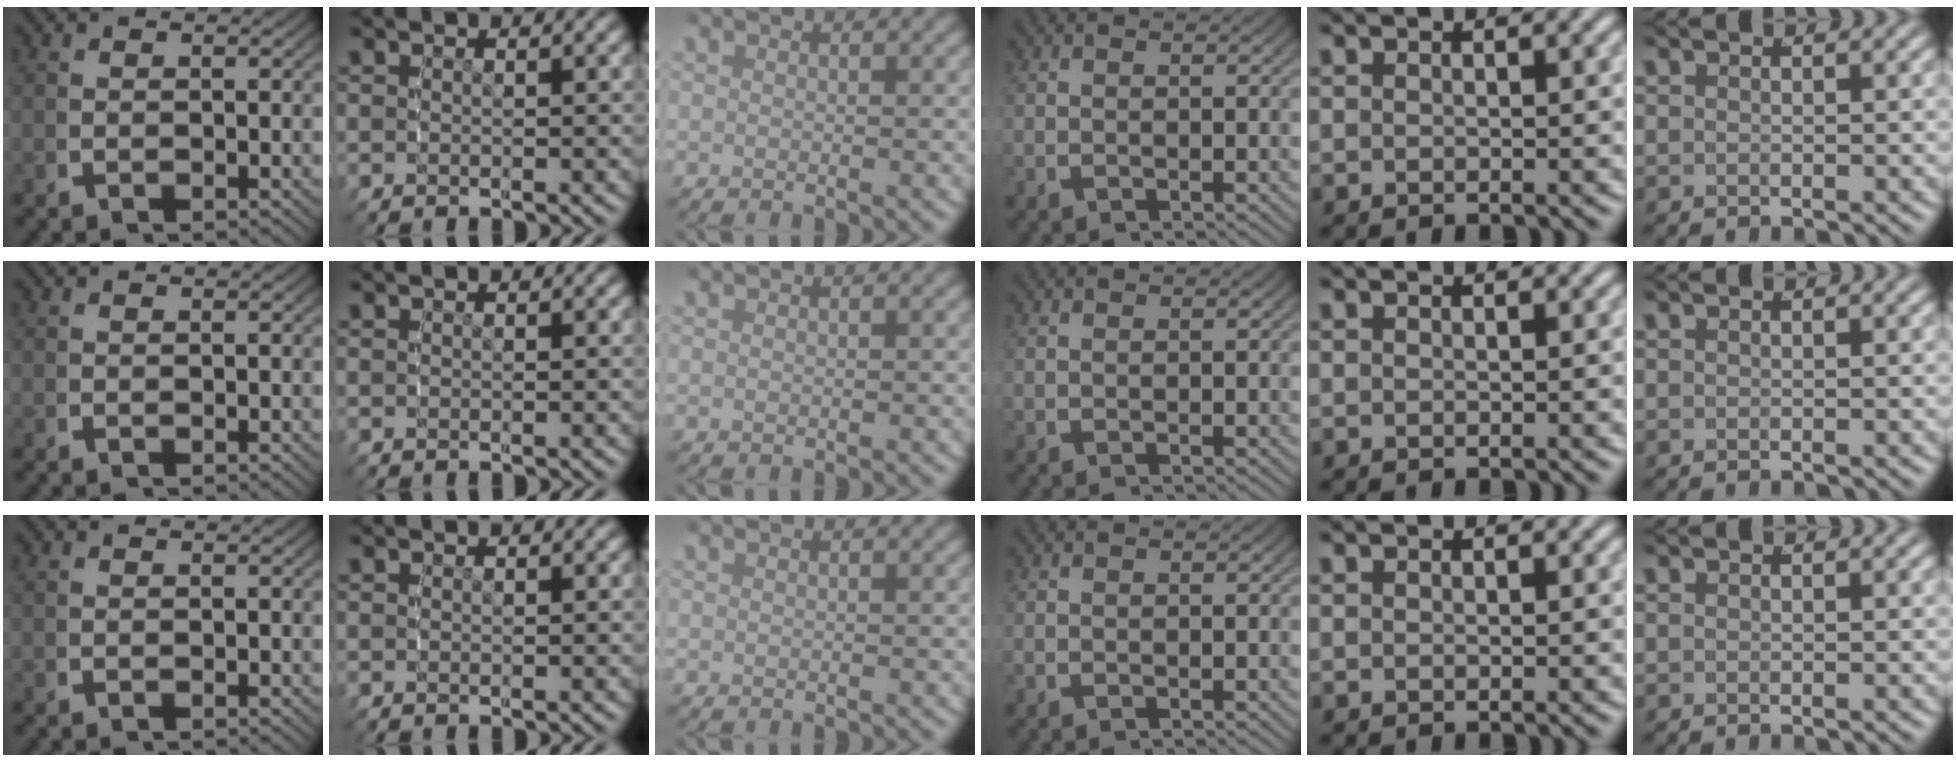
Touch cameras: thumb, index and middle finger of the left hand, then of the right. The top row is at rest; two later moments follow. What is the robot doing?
{"motion": "reach", "object": "jacket"}